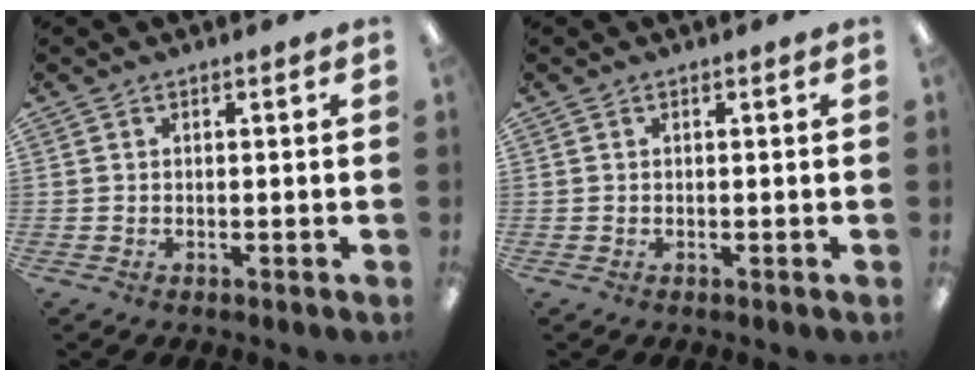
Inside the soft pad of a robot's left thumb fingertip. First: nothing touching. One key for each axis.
{"total": 0.0}